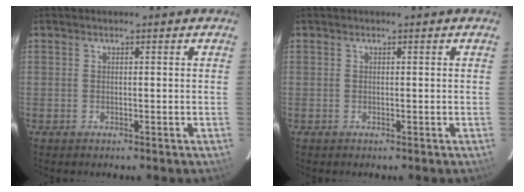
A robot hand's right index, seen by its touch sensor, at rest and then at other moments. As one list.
[{"total": 0.0}]